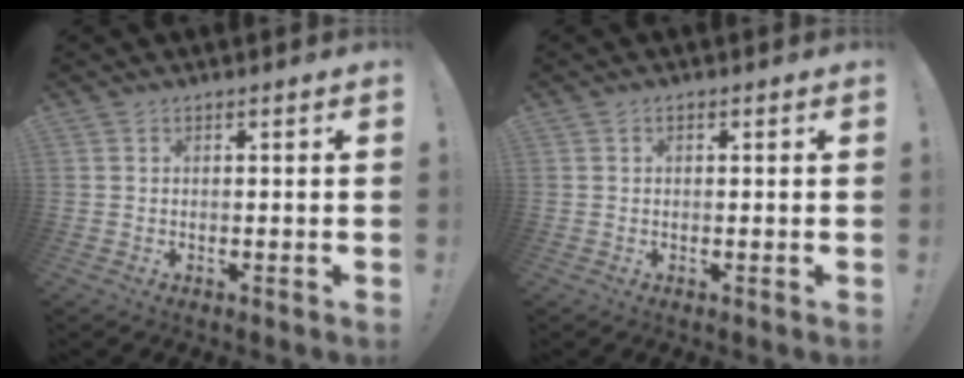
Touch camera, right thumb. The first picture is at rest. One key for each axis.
{"total": 0.6, "fx": 0.1, "fy": 0.4, "fz": 0.4, "tx": 0.000, "ty": -0.001, "tz": 0.000}